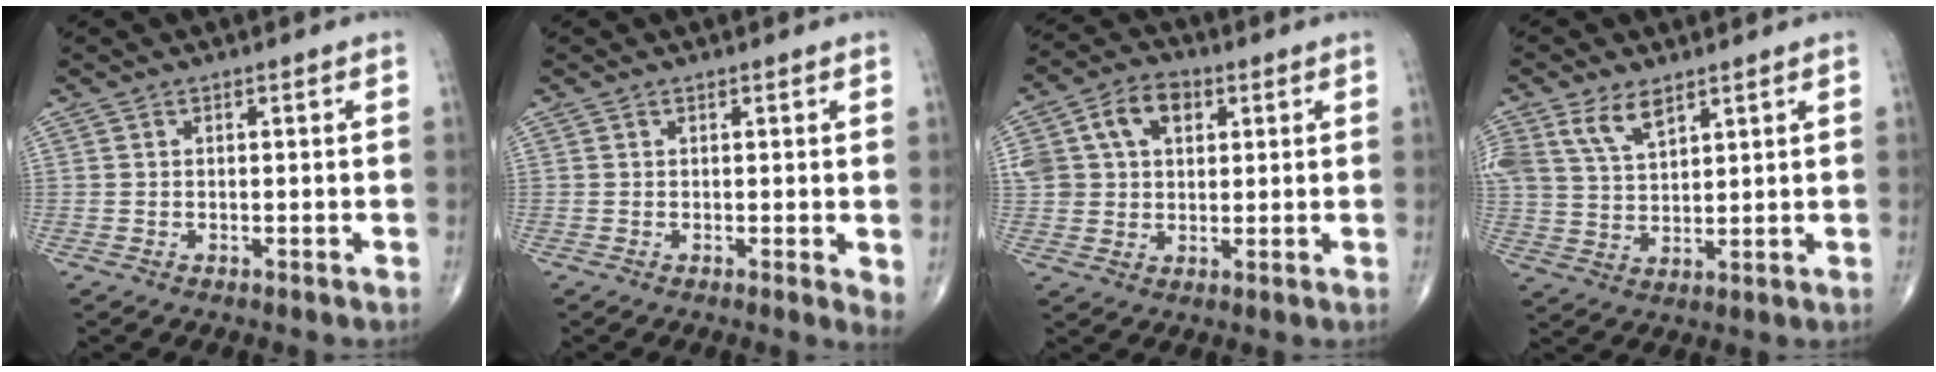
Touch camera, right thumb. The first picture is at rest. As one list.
[{"total": 2.5, "force": [0.4, 0.7, 2.4], "torque": [-0.036, -0.010, 0.004]}, {"total": 11.2, "force": [3.7, 8.2, 6.7], "torque": [-0.112, 0.010, 0.065]}, {"total": 8.2, "force": [4.9, 4.3, 5.0], "torque": [-0.091, -0.013, 0.105]}]